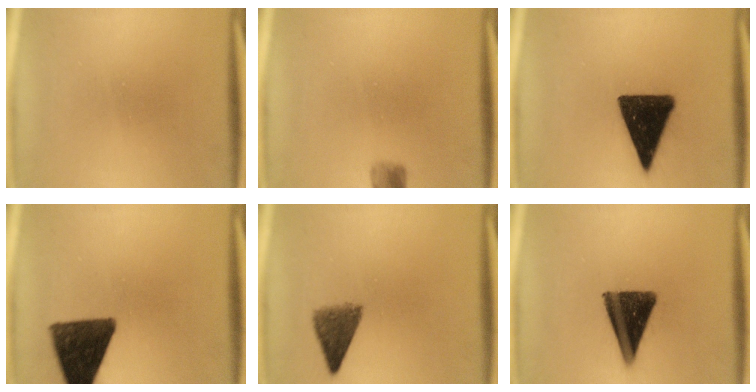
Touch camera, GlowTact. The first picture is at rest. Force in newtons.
{"total": 2.4}
{"total": 15.4}
{"total": 13.1}
{"total": 5.0}
{"total": 13.3}